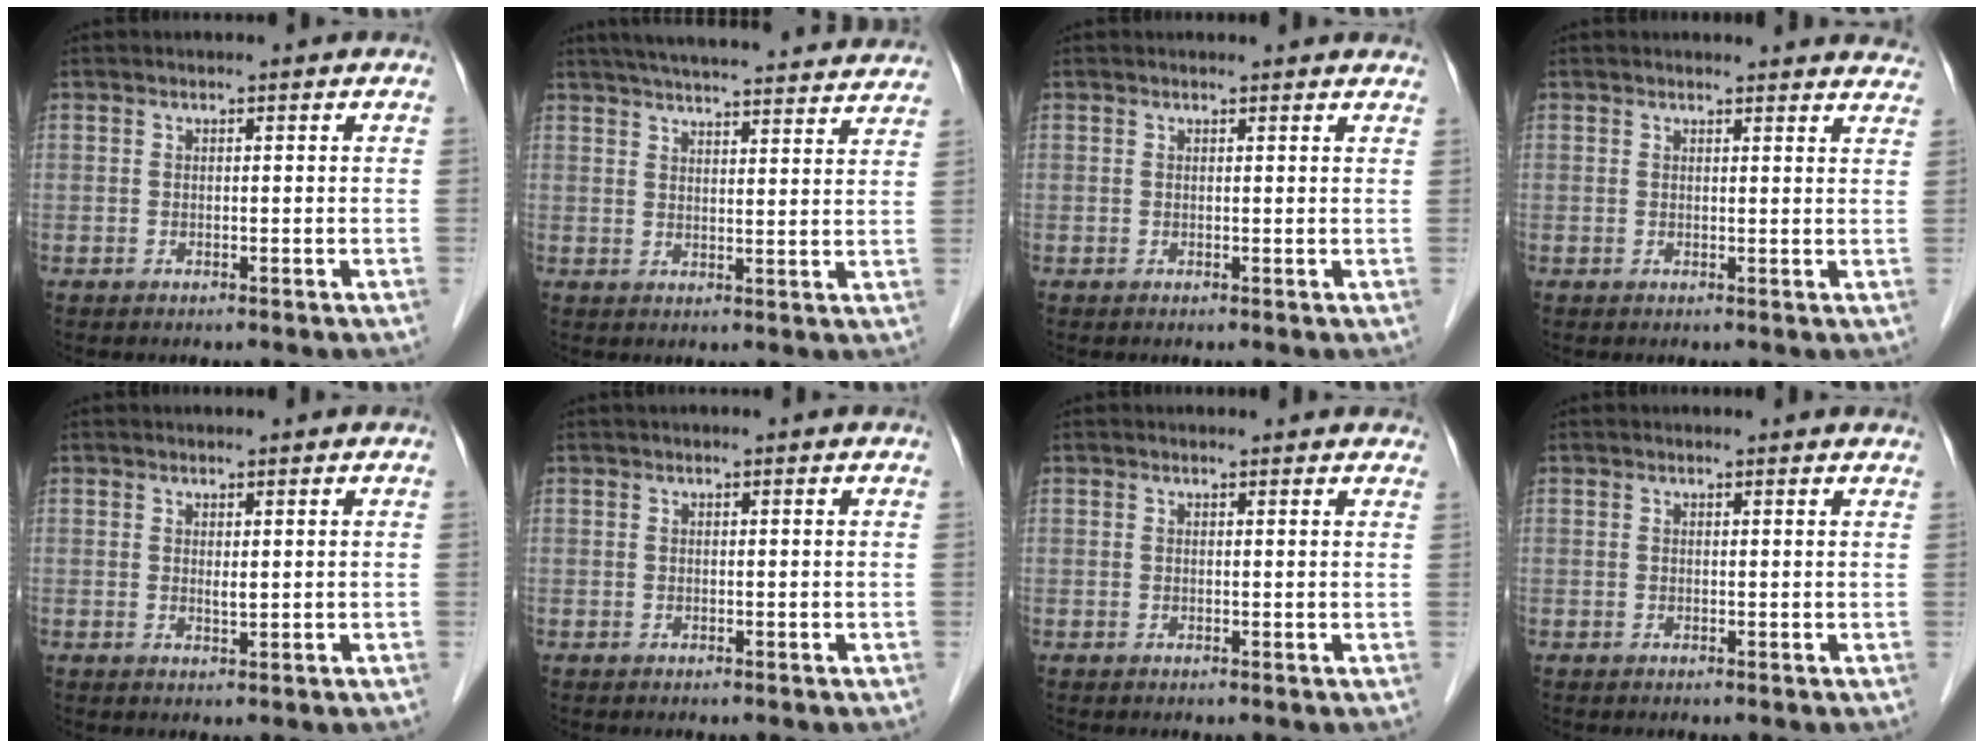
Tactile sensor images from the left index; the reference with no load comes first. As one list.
[{"total": 25.2, "force": [23.3, 2.4, 9.4], "torque": [-0.147, 0.001, 0.295]}, {"total": 3.8, "force": [3.7, 0.4, 0.7], "torque": [-0.014, 0.007, 0.029]}, {"total": 7.3, "force": [7.1, 1.2, 1.4], "torque": [-0.001, 0.004, 0.056]}, {"total": 1.1, "force": [0.5, 0.2, 0.9], "torque": [-0.021, -0.005, 0.010]}, {"total": 0.7, "force": [0.6, -0.1, 0.3], "torque": [-0.004, 0.013, 0.014]}, {"total": 3.6, "force": [3.4, 1.0, 0.9], "torque": [-0.011, 0.012, 0.030]}, {"total": 2.7, "force": [2.7, 0.2, 0.4], "torque": [-0.013, 0.006, 0.020]}]